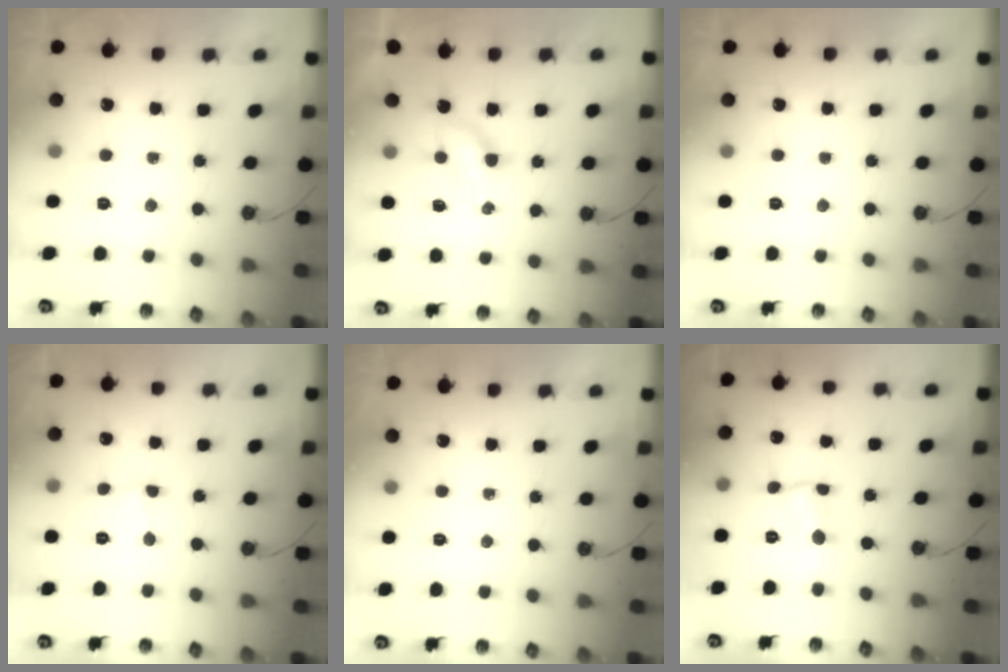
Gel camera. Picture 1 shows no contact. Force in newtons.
{"total": 3.8, "press": 3.8, "slide": 0.5}
{"total": 0.0}
{"total": 1.7, "press": 1.6, "slide": 0.4}
{"total": 0.0}
{"total": 1.3, "press": 1.3, "slide": 0.5}